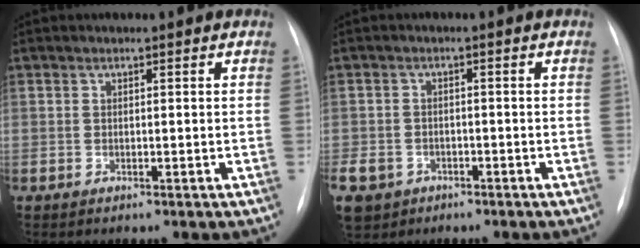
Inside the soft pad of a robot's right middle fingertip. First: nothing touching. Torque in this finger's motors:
{"motor_torque": [0.46, -0.33, 0.30, 0.21]}